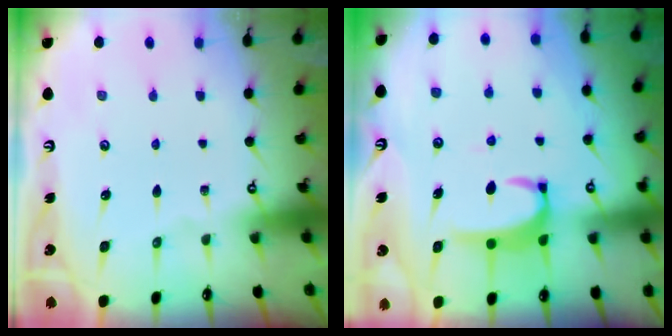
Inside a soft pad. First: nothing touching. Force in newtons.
{"total": 3.2, "press": 3.2, "slide": 0.3}